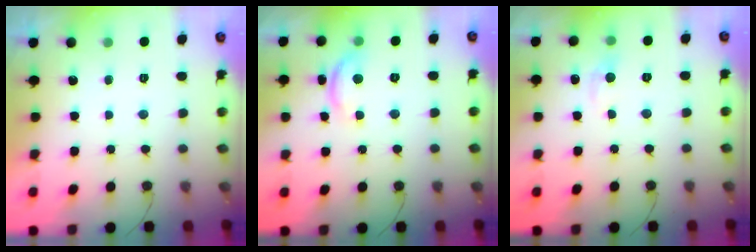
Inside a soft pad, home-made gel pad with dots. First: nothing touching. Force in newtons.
{"total": 9.0, "press": 9.0, "slide": 0.4}
{"total": 4.9, "press": 4.9, "slide": 0.6}